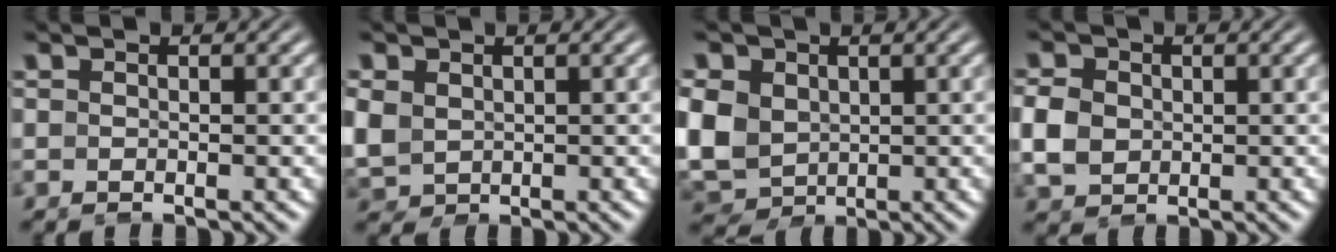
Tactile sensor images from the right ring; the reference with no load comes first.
{"total": 5.4, "force": [-0.4, 5.0, 2.1], "torque": [-0.077, -0.035, 0.010]}
{"total": 7.5, "force": [-0.8, 6.7, 3.2], "torque": [-0.105, -0.049, 0.007]}
{"total": 4.2, "force": [-0.5, 3.7, 1.8], "torque": [-0.050, -0.017, -0.001]}